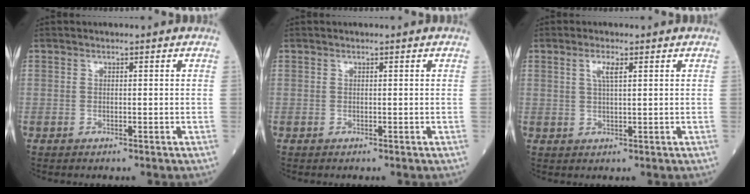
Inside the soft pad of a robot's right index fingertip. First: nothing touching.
{"total": 0.0}
{"total": 2.5, "force": [1.1, 0.4, 2.3], "torque": [-0.048, 0.002, 0.020]}